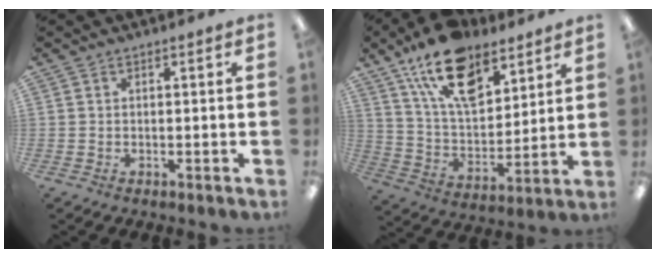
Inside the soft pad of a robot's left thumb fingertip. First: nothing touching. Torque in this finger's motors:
{"motor_torque": [2.11, 1.29, 1.85, -0.93, 0.33]}